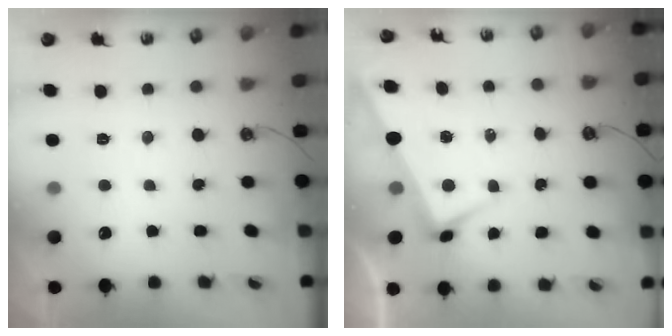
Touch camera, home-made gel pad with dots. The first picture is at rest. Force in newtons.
{"total": 3.0, "press": 2.9, "slide": 0.6}